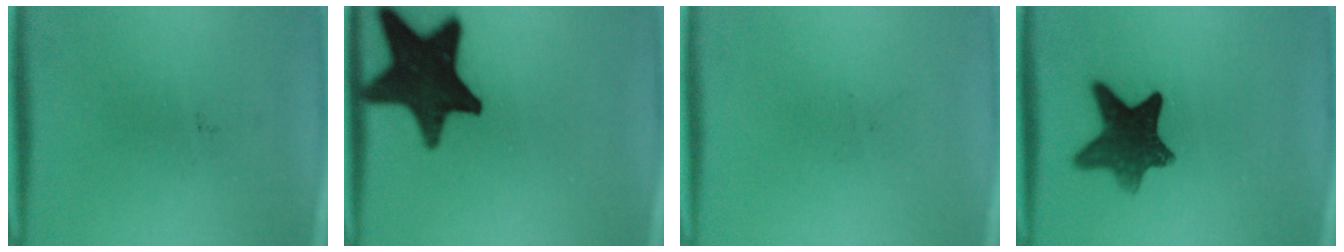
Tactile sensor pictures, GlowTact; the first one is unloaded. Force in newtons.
{"total": 18.5}
{"total": 0.0}
{"total": 10.4}